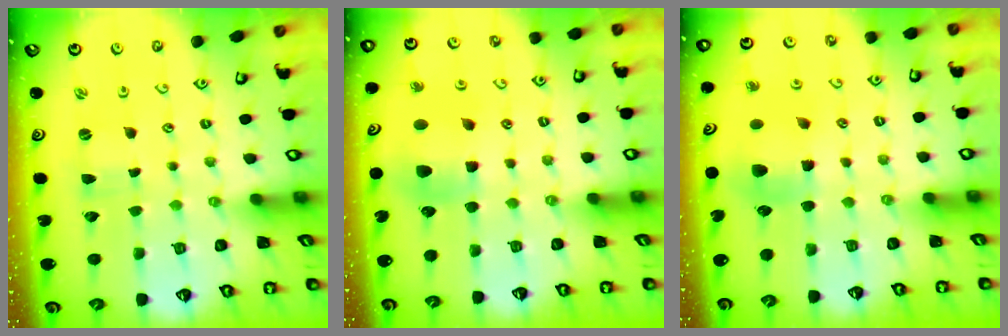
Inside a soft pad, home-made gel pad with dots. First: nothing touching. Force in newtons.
{"total": 7.6, "press": 7.5, "slide": 1.0}
{"total": 7.0, "press": 6.9, "slide": 1.1}